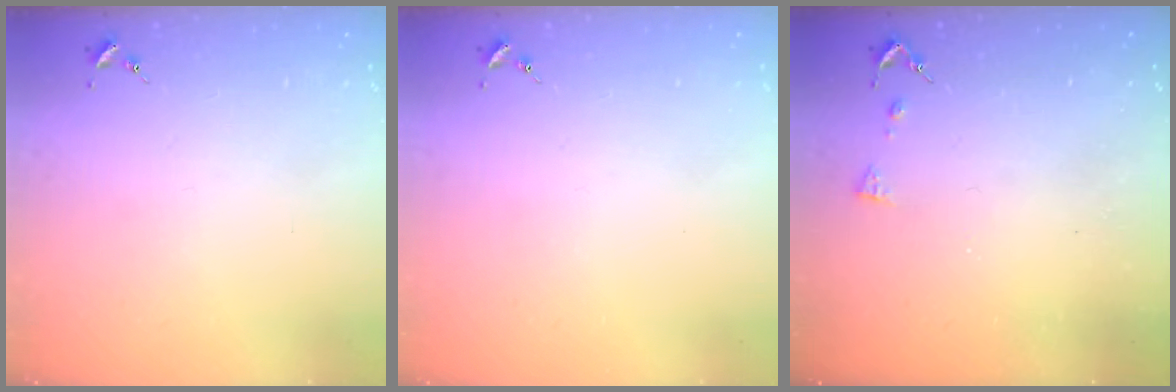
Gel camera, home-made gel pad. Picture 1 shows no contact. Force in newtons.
{"total": 0.0}
{"total": 5.4, "press": 5.4, "slide": 0.8}